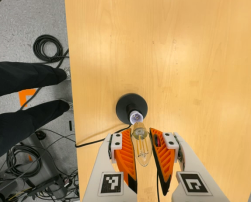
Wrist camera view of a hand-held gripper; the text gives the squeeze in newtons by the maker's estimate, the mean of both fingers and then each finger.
{"total": 16.5, "left": 16.8, "right": 16.3}